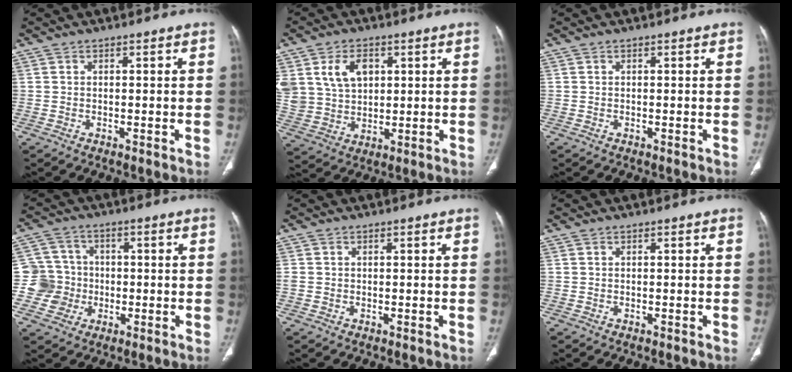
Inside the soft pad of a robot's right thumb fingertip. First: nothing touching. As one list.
[{"total": 11.3, "force": [4.0, 8.2, 6.7], "torque": [-0.118, -0.011, 0.091]}, {"total": 0.0}, {"total": 8.0, "force": [-1.4, 7.9, 0.8], "torque": [0.022, 0.016, -0.029]}, {"total": 1.0, "force": [0.1, 1.0, 0.4], "torque": [-0.001, 0.002, 0.004]}, {"total": 0.0}]